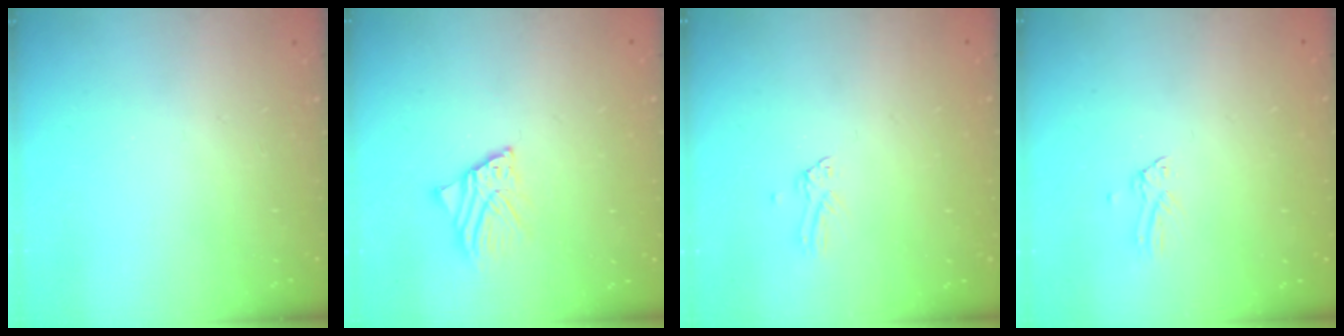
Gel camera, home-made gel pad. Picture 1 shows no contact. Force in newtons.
{"total": 5.6, "press": 5.6, "slide": 0.6}
{"total": 0.0}
{"total": 0.0}